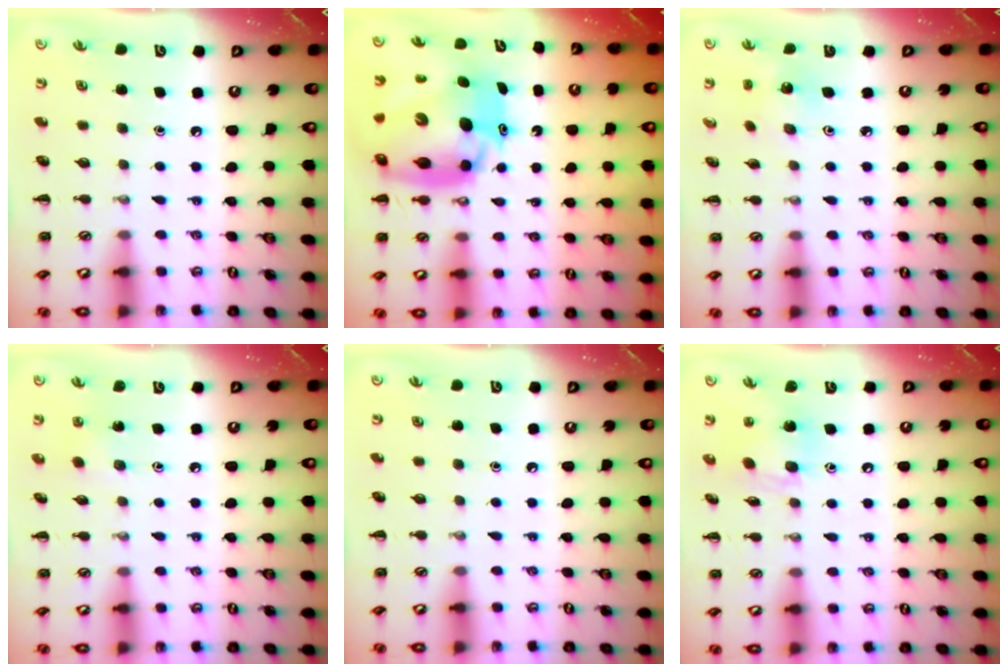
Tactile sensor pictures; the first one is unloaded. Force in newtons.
{"total": 16.5, "press": 15.8, "slide": 4.6}
{"total": 2.1, "press": 2.0, "slide": 0.7}
{"total": 2.2, "press": 2.1, "slide": 0.7}
{"total": 0.0}
{"total": 8.6, "press": 8.5, "slide": 0.9}